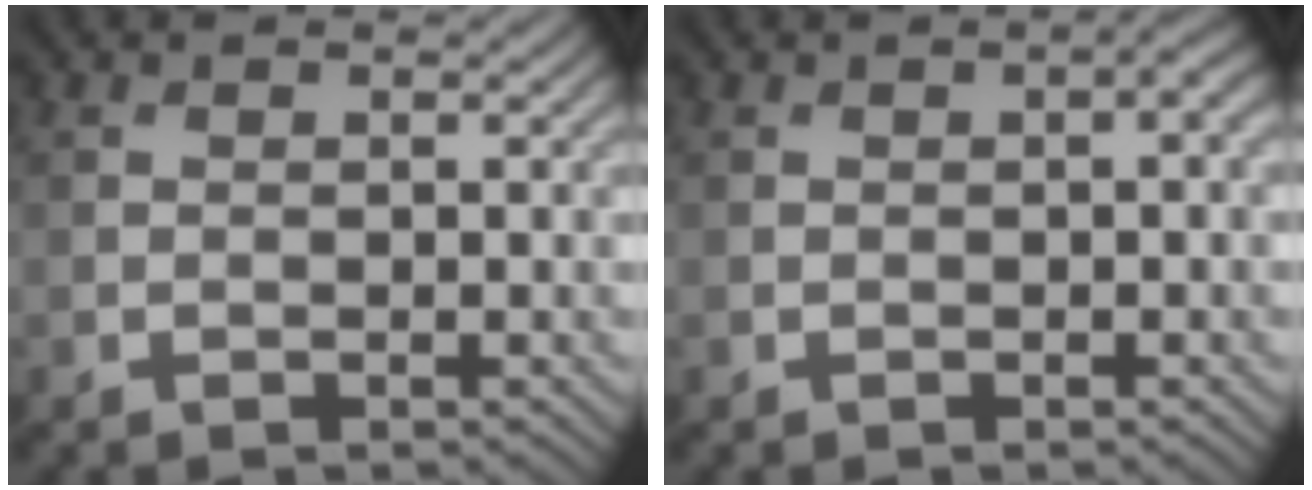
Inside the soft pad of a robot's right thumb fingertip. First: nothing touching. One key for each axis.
{"total": 1.6, "fx": 0.2, "fy": 0.4, "fz": 1.5, "tx": -0.021, "ty": 0.006, "tz": 0.003}